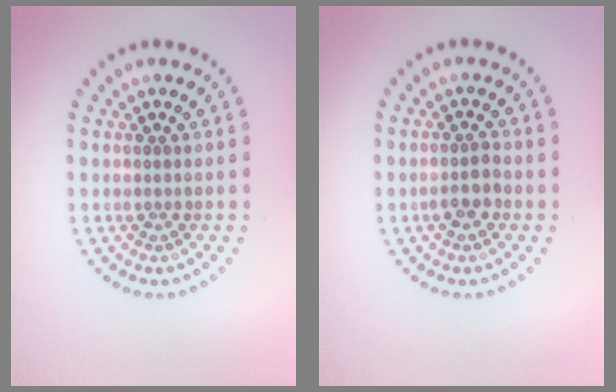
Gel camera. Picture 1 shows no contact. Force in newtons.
{"total": 1.7, "press": 1.6, "slide": 0.6}